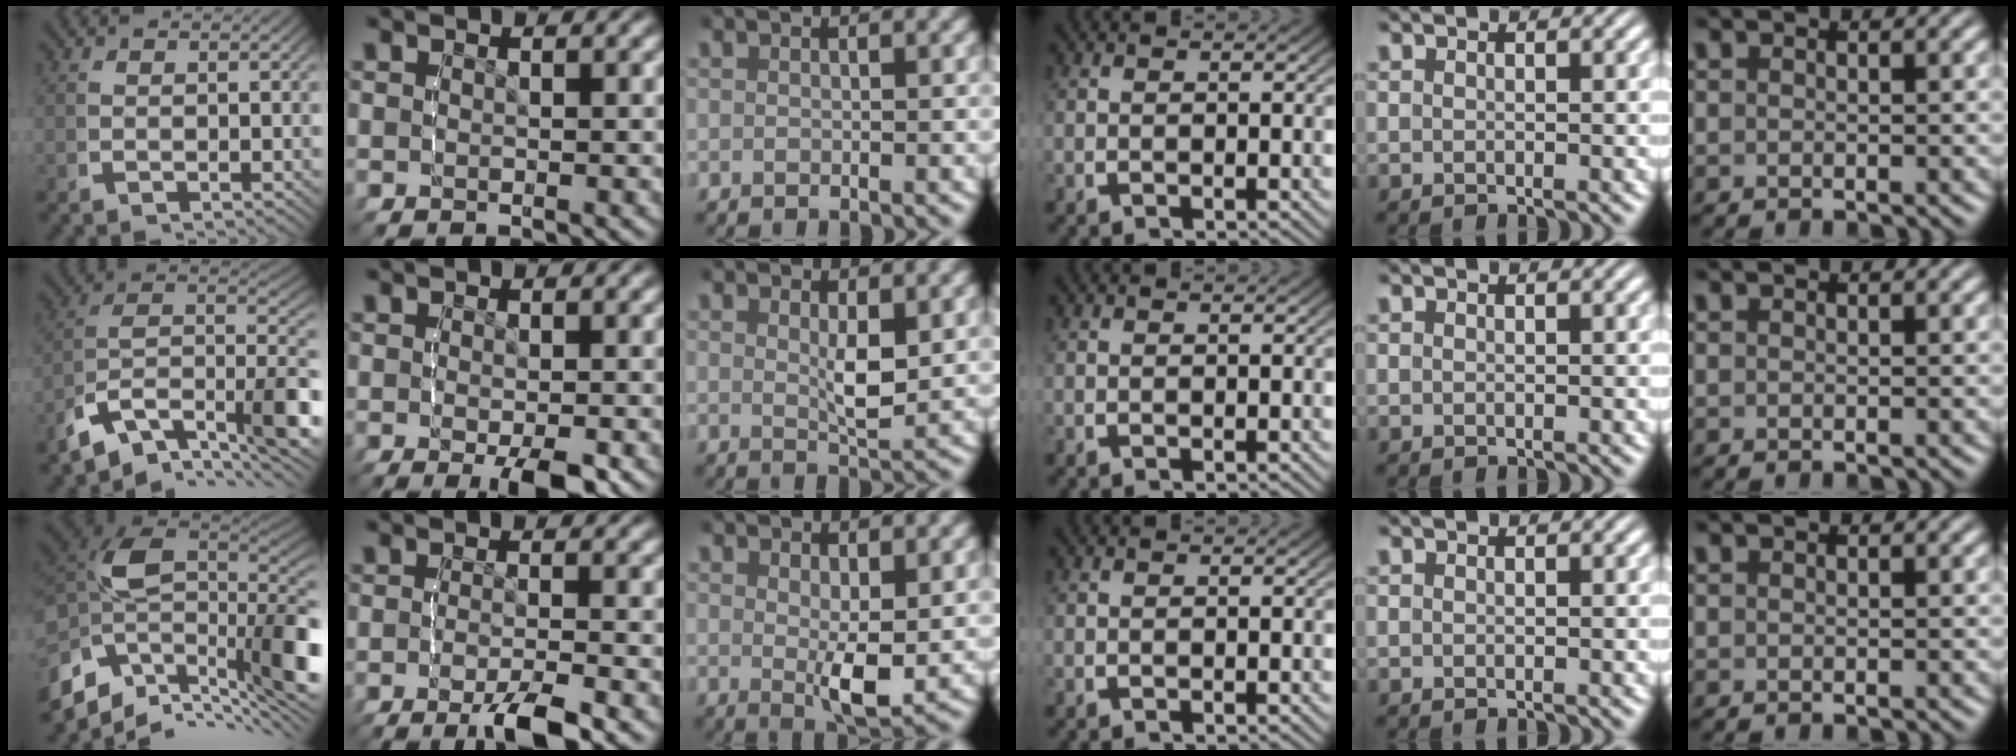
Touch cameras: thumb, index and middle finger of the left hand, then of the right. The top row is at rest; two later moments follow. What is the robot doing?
{"motion": "lift_and_place", "object": "stress ball aka squeeze ball"}